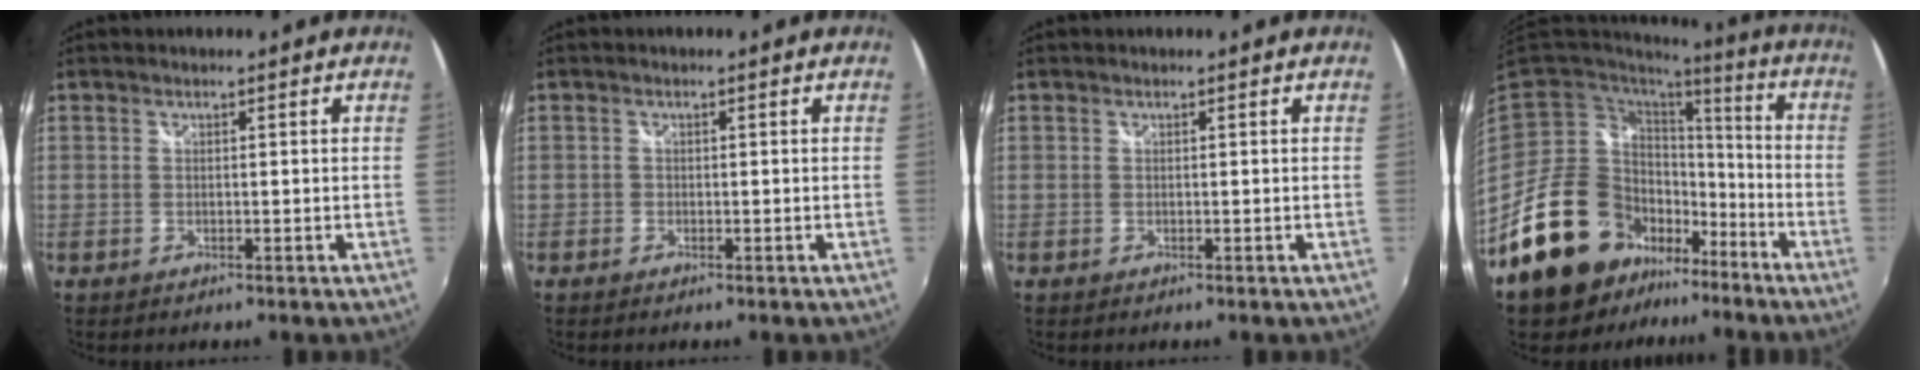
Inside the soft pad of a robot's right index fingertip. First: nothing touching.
{"total": 0.7, "force": [-0.5, 0.5, 0.0], "torque": [-0.003, -0.002, -0.012]}
{"total": 0.0}
{"total": 20.4, "force": [-12.6, 13.1, 9.1], "torque": [-0.199, 0.012, -0.200]}